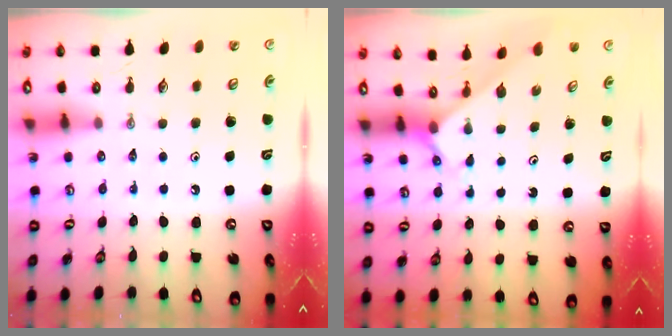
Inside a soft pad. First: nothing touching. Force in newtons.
{"total": 1.9, "press": 1.9, "slide": 0.2}